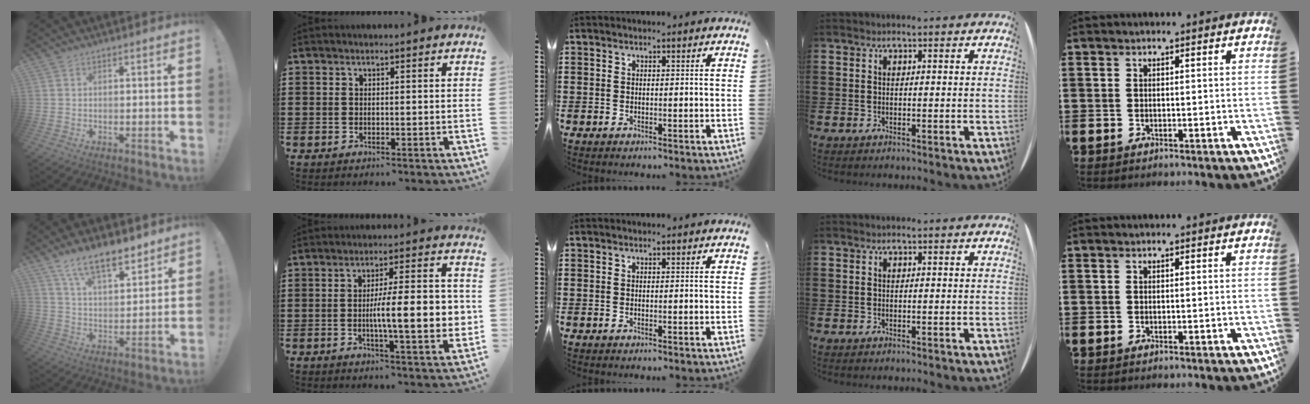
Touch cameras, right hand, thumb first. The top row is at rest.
{"thumb": {"total": 12.7, "force": [9.7, 4.4, 7.0], "torque": [-0.113, -0.060, 0.172]}, "index": {"total": 11.4, "force": [-0.9, 2.3, 11.1], "torque": [-0.161, -0.005, -0.019]}}